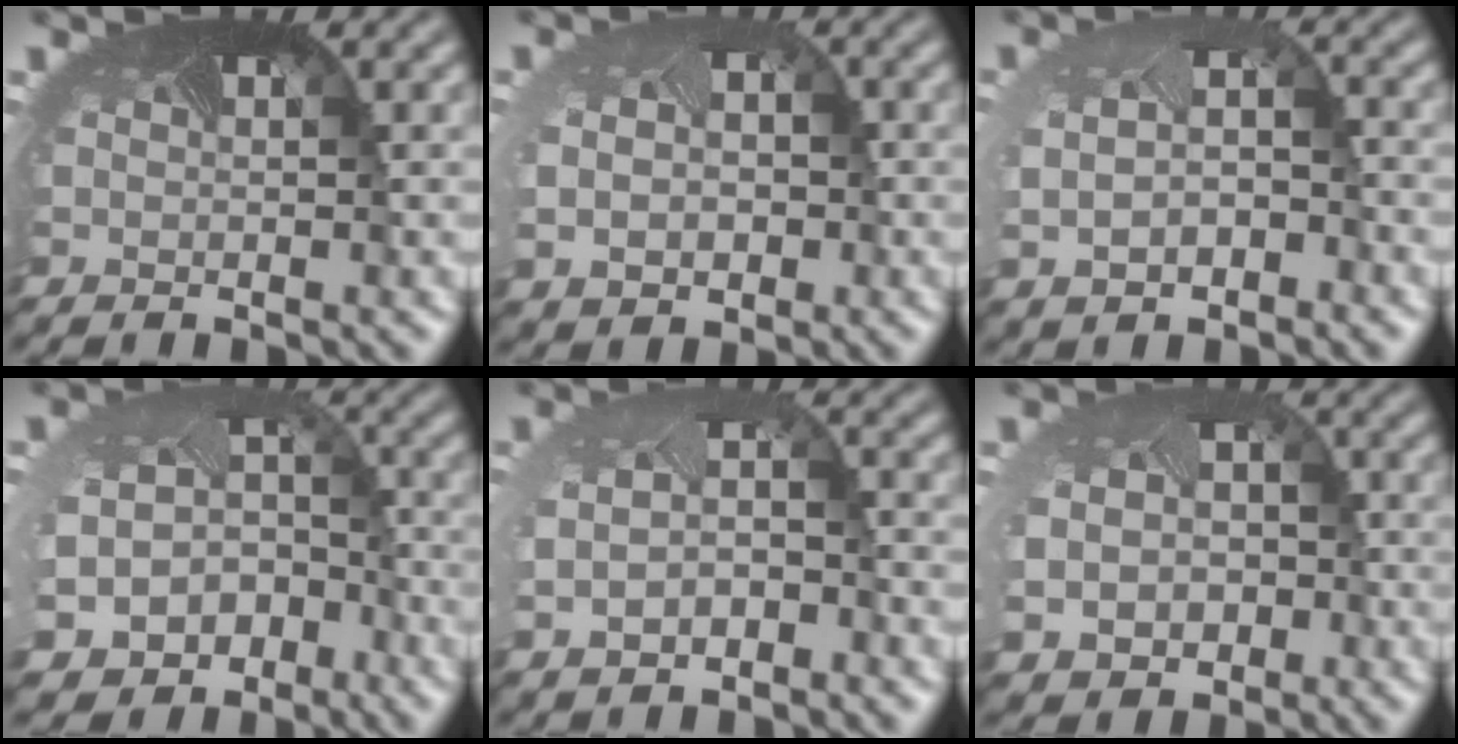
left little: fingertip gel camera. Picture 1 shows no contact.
{"total": 4.7, "force": [-0.4, 3.8, 2.8], "torque": [-0.057, -0.015, 0.007]}
{"total": 4.2, "force": [-0.4, 2.6, 3.2], "torque": [-0.076, -0.011, 0.004]}
{"total": 9.4, "force": [-5.3, 7.0, 3.1], "torque": [-0.070, -0.049, -0.066]}
{"total": 3.8, "force": [-0.6, 2.3, 2.9], "torque": [-0.069, -0.012, -0.004]}
{"total": 7.8, "force": [-1.8, 6.3, 4.2], "torque": [-0.081, -0.044, -0.016]}